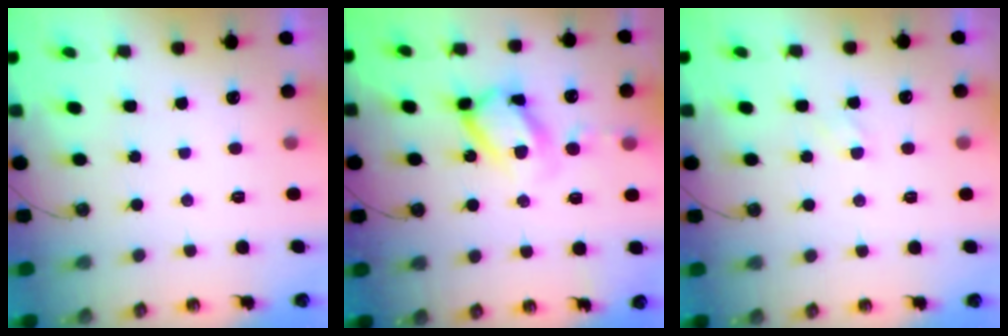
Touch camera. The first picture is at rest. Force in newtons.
{"total": 11.8, "press": 11.6, "slide": 1.9}
{"total": 2.2, "press": 2.2, "slide": 0.3}